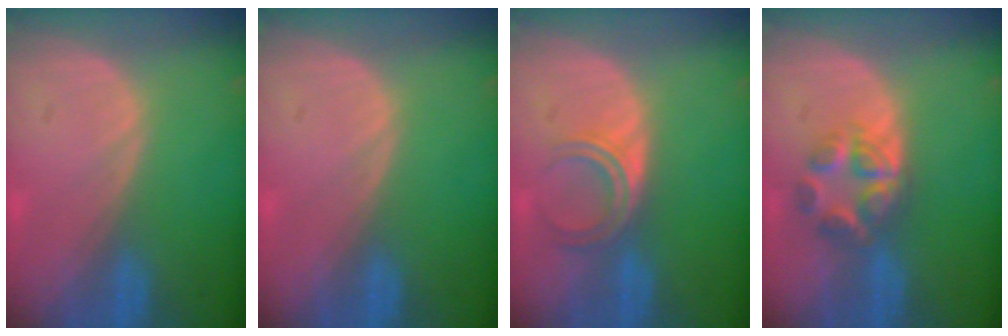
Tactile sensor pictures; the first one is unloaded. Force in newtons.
{"total": 0.0}
{"total": 4.9, "press": 4.0, "slide": 2.9}
{"total": 5.9, "press": 5.4, "slide": 2.2}